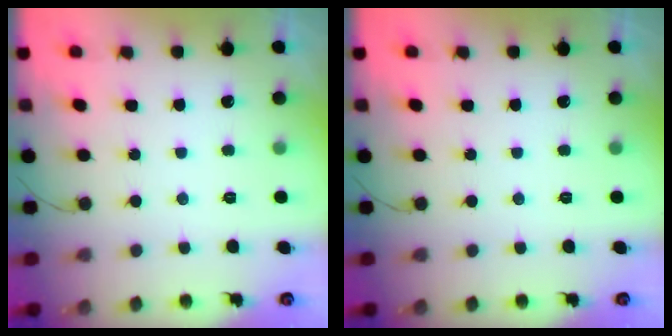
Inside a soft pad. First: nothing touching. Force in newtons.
{"total": 0.0}